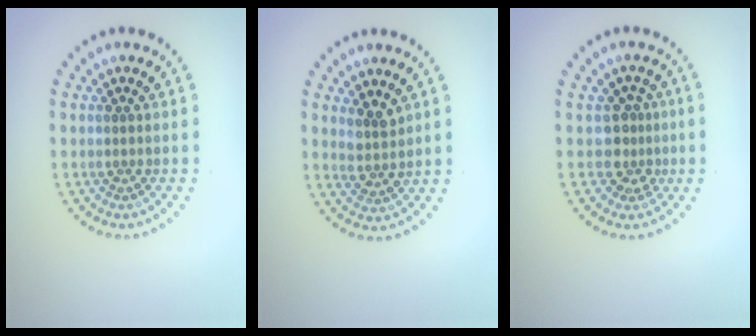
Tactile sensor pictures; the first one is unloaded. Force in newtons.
{"total": 2.2, "press": 1.8, "slide": 1.2}
{"total": 2.4, "press": 1.8, "slide": 1.6}